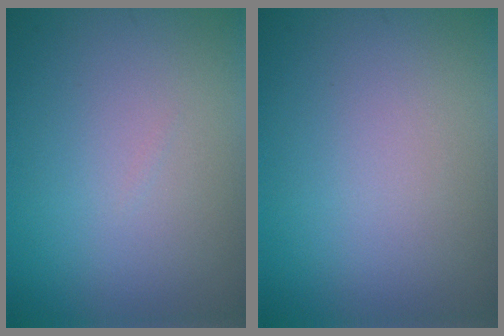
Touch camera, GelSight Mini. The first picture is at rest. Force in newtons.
{"total": 0.0}